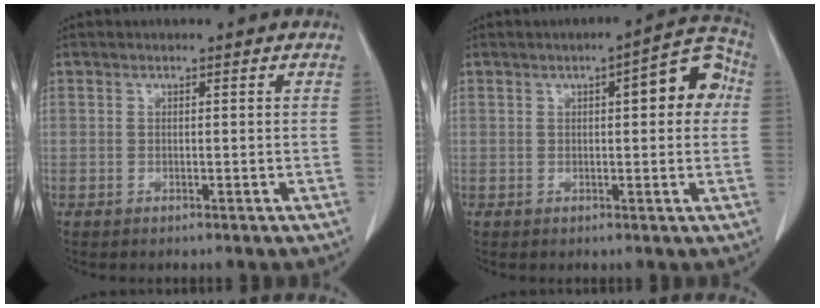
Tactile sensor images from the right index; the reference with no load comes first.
{"total": 7.8, "force": [1.5, 2.1, 7.3], "torque": [-0.084, 0.025, 0.012]}